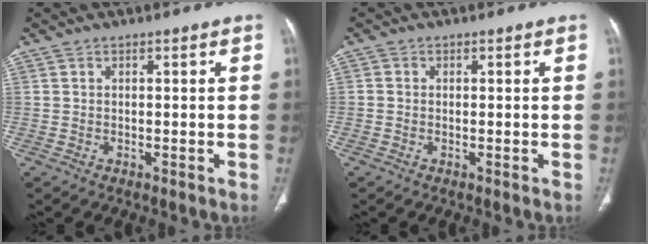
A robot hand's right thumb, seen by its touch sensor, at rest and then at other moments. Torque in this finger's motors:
{"motor_torque": [-0.15, -0.19, 0.42, -0.04, -0.01]}